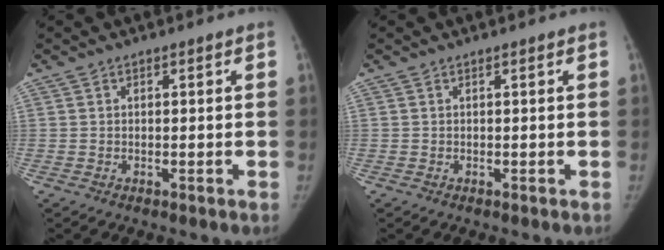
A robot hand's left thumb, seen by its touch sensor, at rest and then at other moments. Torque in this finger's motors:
{"motor_torque": [0.02, 0.01, 0.06, -0.35, 0.01]}